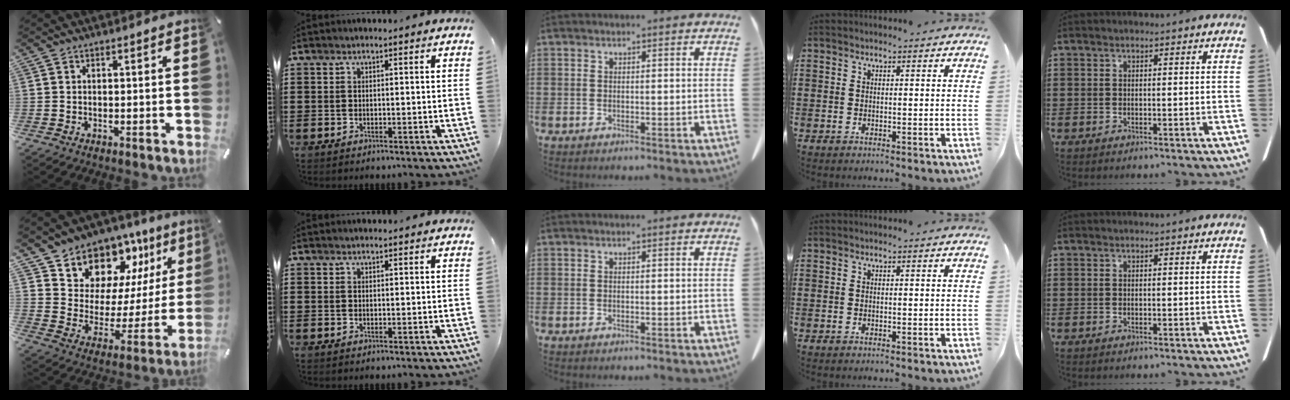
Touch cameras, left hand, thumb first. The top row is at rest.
{"thumb": {"total": 12.0, "force": [9.8, 7.1, 0.5], "torque": [-0.015, -0.111, 0.174]}, "index": {"total": 0.9, "force": [0.9, 0.1, 0.1], "torque": [-0.004, 0.000, 0.018]}}